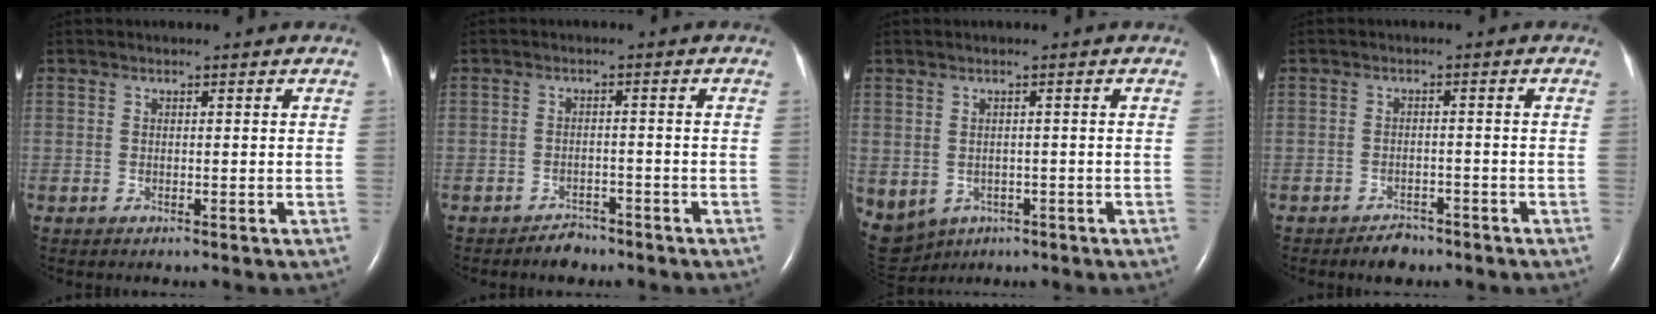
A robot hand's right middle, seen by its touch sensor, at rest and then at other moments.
{"total": 2.6, "force": [-2.2, 1.2, 0.5], "torque": [-0.015, 0.001, -0.032]}
{"total": 18.6, "force": [-7.6, 14.9, 8.0], "torque": [-0.276, -0.015, -0.095]}
{"total": 2.9, "force": [-2.4, 1.4, 1.0], "torque": [-0.021, 0.001, -0.032]}